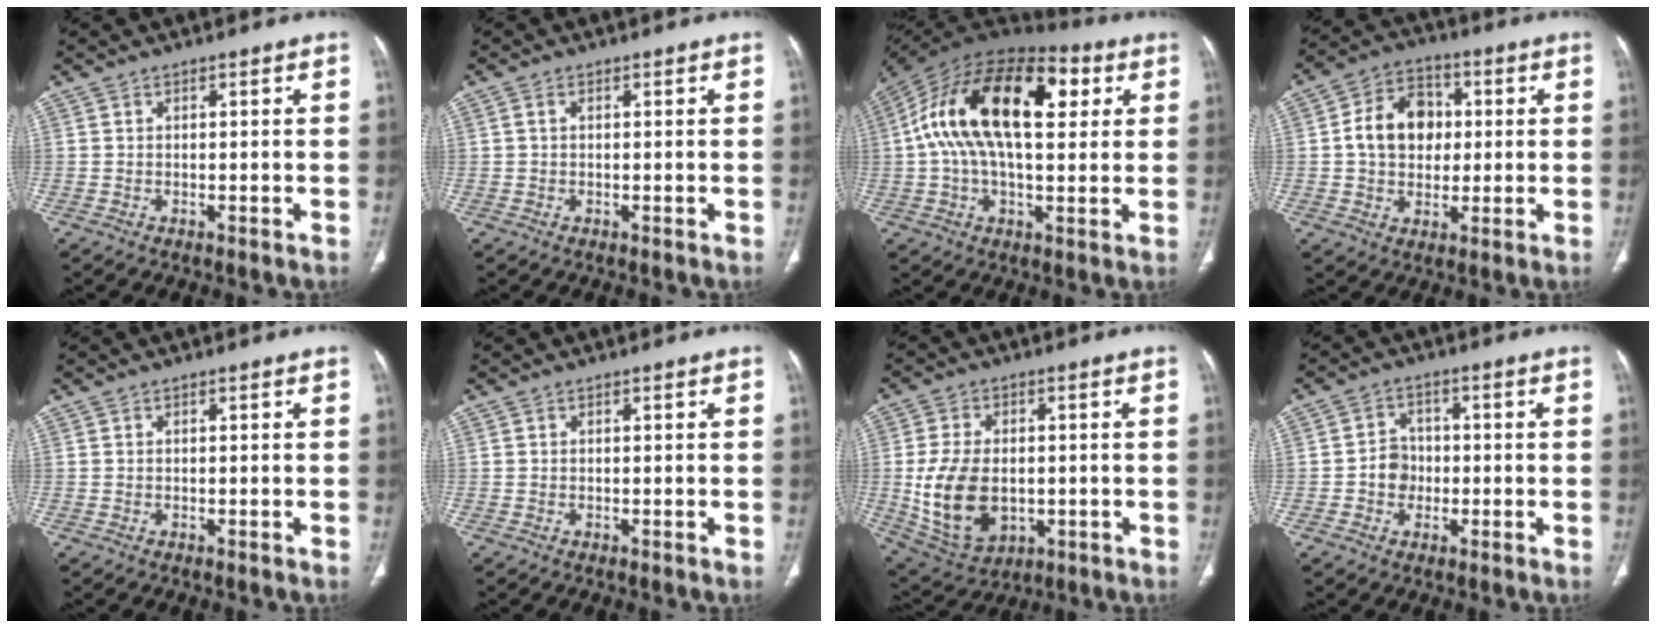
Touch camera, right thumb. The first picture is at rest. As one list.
[{"total": 0.9, "force": [0.2, 0.6, 0.7], "torque": [-0.016, 0.006, 0.004]}, {"total": 25.1, "force": [6.1, 12.5, 20.9], "torque": [-0.370, 0.038, 0.091]}, {"total": 11.7, "force": [1.1, 9.1, 7.3], "torque": [-0.091, 0.014, 0.013]}, {"total": 0.0}, {"total": 0.0}, {"total": 14.6, "force": [-1.2, 9.7, 10.8], "torque": [-0.193, -0.004, 0.001]}, {"total": 4.6, "force": [-0.9, 4.2, 1.9], "torque": [-0.007, 0.013, -0.021]}]